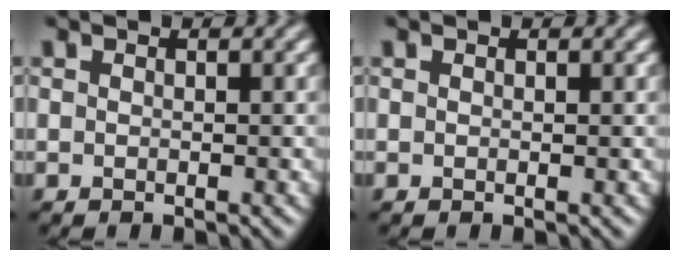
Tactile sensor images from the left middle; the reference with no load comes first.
{"total": 0.0}